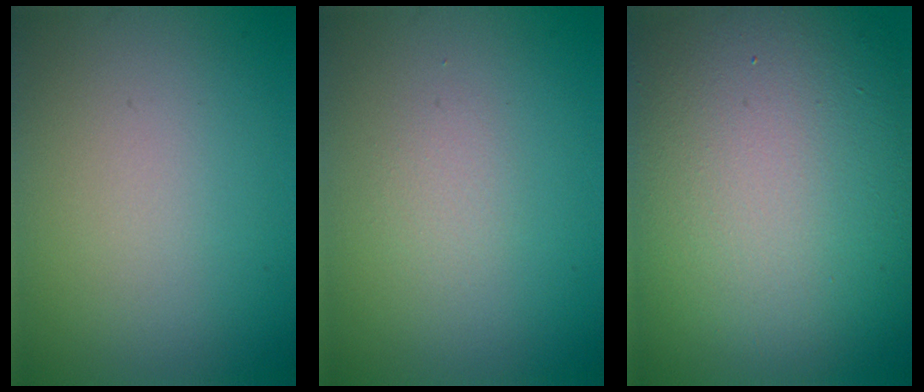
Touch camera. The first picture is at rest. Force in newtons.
{"total": 1.0, "press": 1.0, "slide": 0.0}
{"total": 17.1, "press": 17.1, "slide": 1.0}